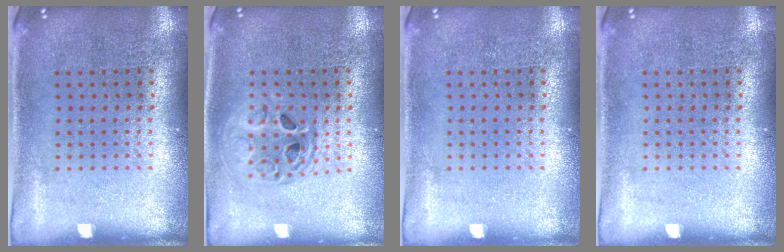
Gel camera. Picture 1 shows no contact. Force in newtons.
{"total": 1.4, "press": 1.2, "slide": 0.7}
{"total": 0.0}
{"total": 0.0}